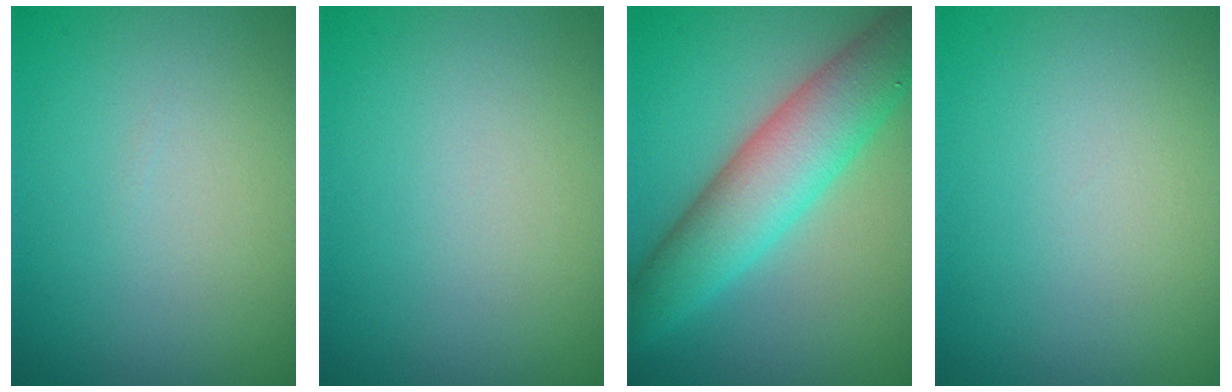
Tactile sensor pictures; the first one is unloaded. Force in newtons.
{"total": 0.0}
{"total": 7.4, "press": 7.4, "slide": 0.4}
{"total": 0.0}